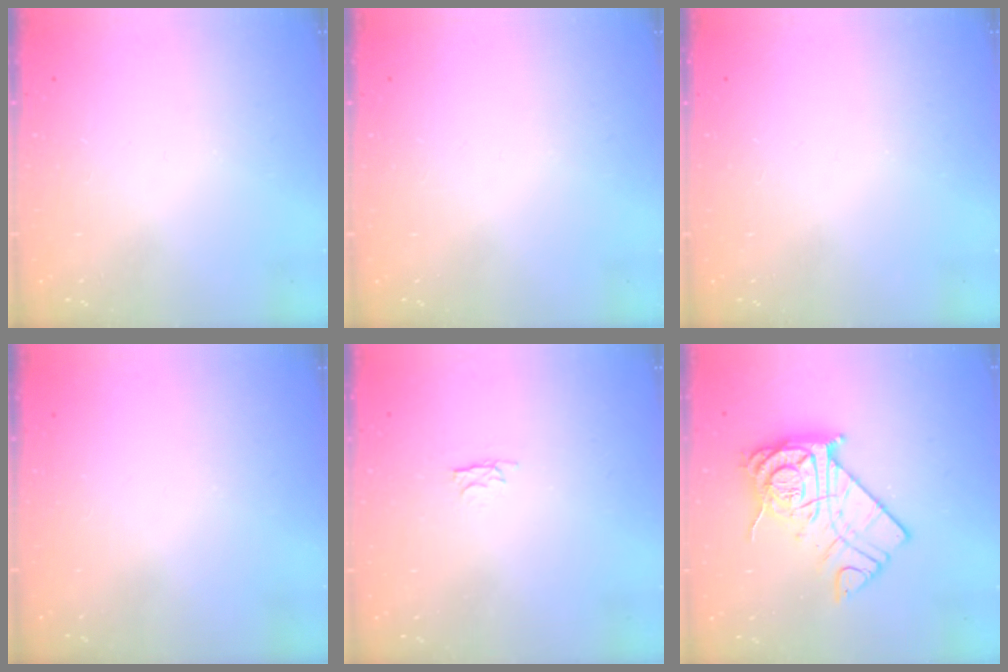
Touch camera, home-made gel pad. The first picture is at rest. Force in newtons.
{"total": 0.0}
{"total": 0.0}
{"total": 0.0}
{"total": 2.8, "press": 2.7, "slide": 0.4}
{"total": 15.8, "press": 15.8, "slide": 1.4}